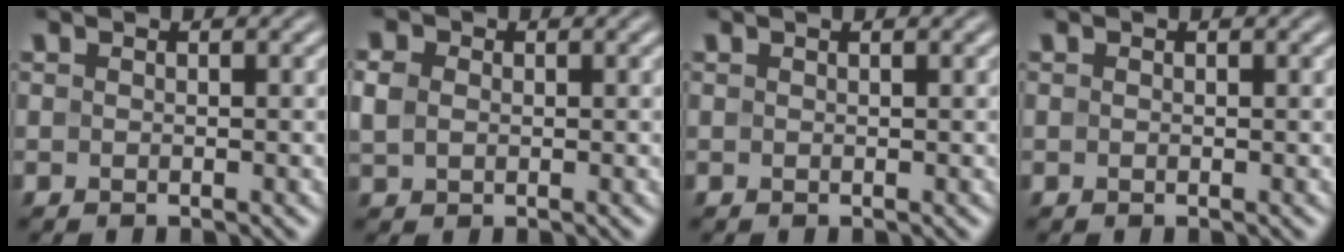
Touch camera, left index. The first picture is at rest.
{"total": 2.1, "force": [0.3, 1.8, 1.1], "torque": [-0.029, 0.001, 0.005]}
{"total": 0.6, "force": [0.4, 0.1, 0.4], "torque": [-0.004, 0.005, 0.005]}
{"total": 0.0}